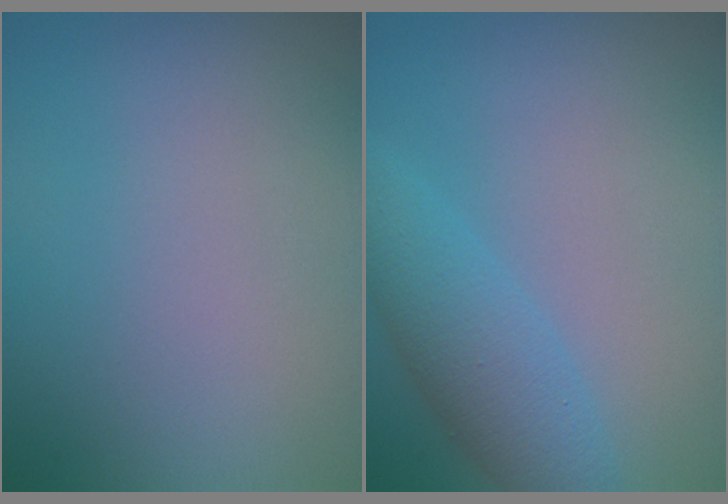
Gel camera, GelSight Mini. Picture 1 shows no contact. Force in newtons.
{"total": 3.9, "press": 3.9, "slide": 0.1}